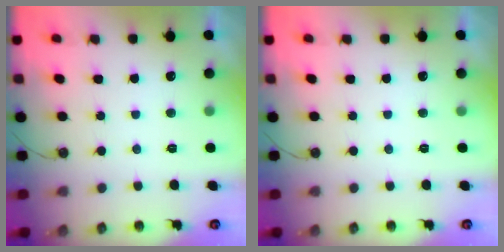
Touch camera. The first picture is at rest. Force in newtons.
{"total": 0.0}